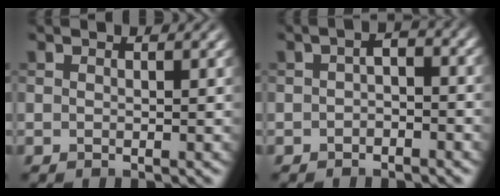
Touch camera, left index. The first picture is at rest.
{"total": 2.0, "force": [-0.7, 1.0, 1.5], "torque": [-0.028, 0.005, -0.018]}